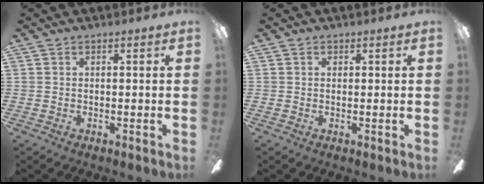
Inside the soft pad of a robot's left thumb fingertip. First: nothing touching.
{"total": 0.6, "force": [0.2, 0.5, 0.3], "torque": [-0.005, 0.002, 0.004]}